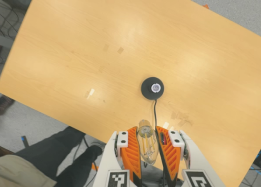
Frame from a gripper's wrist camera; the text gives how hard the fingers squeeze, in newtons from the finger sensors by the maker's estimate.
{"total": 20.5, "left": 22.1, "right": 18.9}